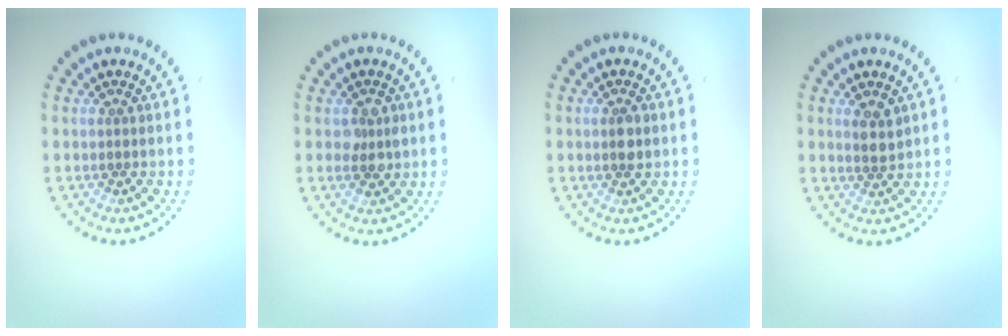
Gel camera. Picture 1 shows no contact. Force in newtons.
{"total": 2.1, "press": 2.0, "slide": 0.2}
{"total": 1.6, "press": 1.5, "slide": 0.3}
{"total": 1.9, "press": 1.7, "slide": 0.9}